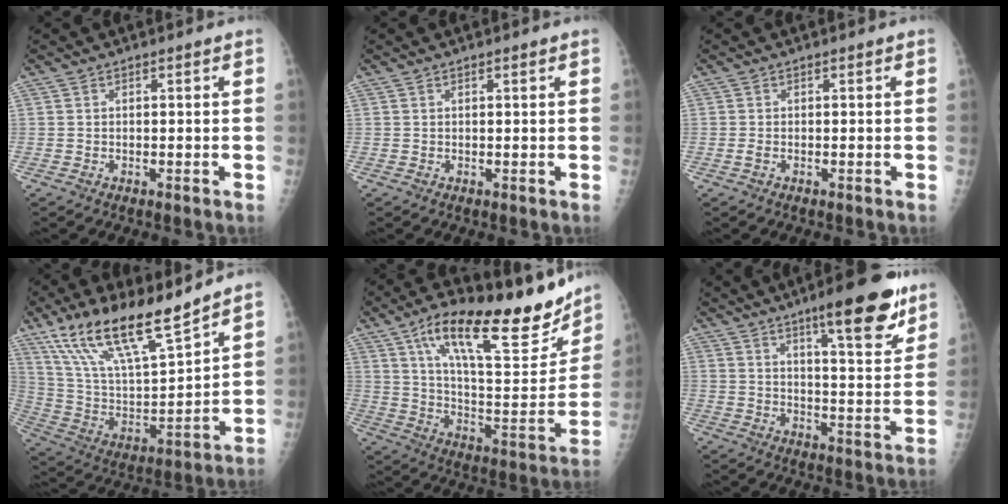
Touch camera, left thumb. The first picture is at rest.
{"total": 0.5, "force": [0.4, 0.1, 0.3], "torque": [-0.005, -0.001, 0.007]}
{"total": 0.6, "force": [-0.1, 0.3, 0.5], "torque": [-0.015, -0.002, -0.002]}
{"total": 20.0, "force": [14.7, 4.6, 12.7], "torque": [-0.211, -0.063, 0.278]}
{"total": 26.5, "force": [17.5, 8.3, 18.0], "torque": [-0.239, -0.059, 0.283]}
{"total": 12.1, "force": [7.7, 2.8, 9.0], "torque": [-0.097, -0.042, 0.103]}